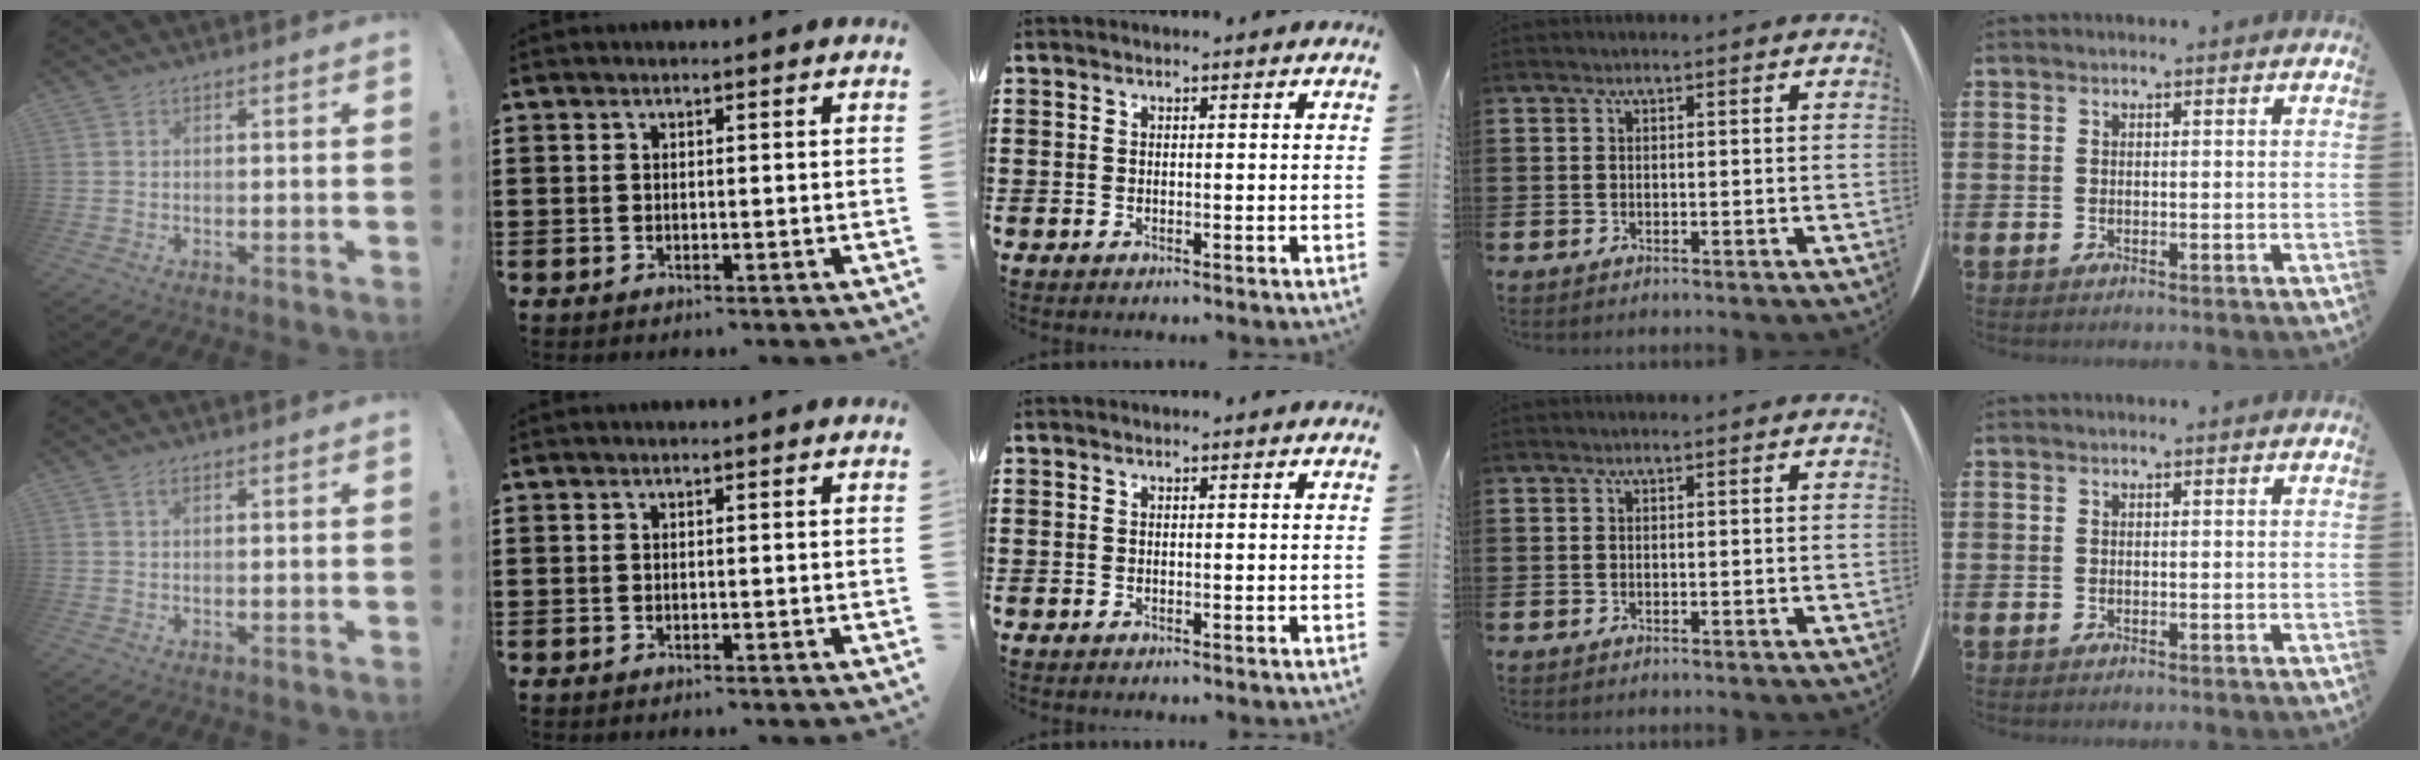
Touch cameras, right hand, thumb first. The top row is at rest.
{"thumb": {"total": 1.0, "force": [0.3, 0.4, 0.9], "torque": [-0.020, 0.003, 0.004]}}